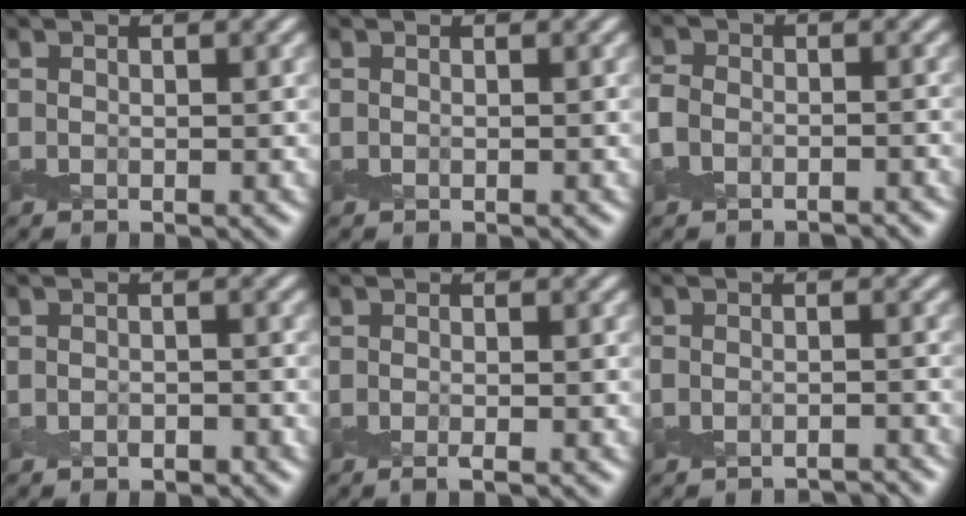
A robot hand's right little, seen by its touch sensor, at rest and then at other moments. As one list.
[{"total": 0.0}, {"total": 3.4, "force": [-2.4, 2.0, 1.2], "torque": [-0.021, -0.002, -0.055]}, {"total": 1.3, "force": [-0.9, 0.6, 0.7], "torque": [-0.011, 0.001, -0.016]}, {"total": 1.1, "force": [-0.5, 0.3, 1.0], "torque": [-0.015, -0.004, -0.011]}, {"total": 2.6, "force": [-2.6, 0.2, 0.5], "torque": [-0.006, -0.003, -0.039]}]